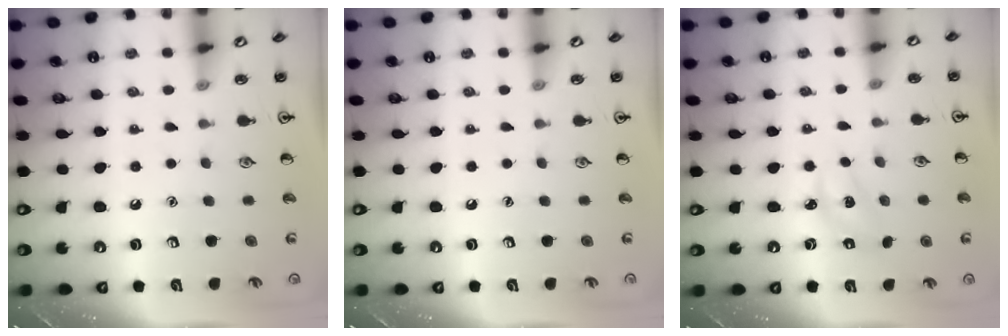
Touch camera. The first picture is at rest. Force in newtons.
{"total": 0.0}
{"total": 2.4, "press": 2.3, "slide": 0.5}